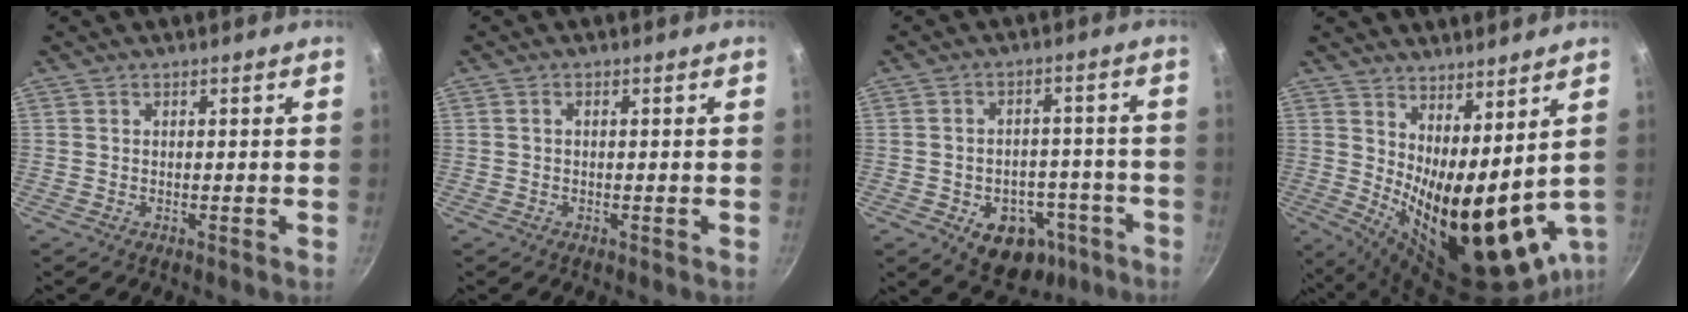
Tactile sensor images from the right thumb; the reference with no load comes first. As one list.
[{"total": 0.7, "force": [0.0, 0.4, 0.5], "torque": [-0.010, 0.005, 0.001]}, {"total": 12.3, "force": [-5.7, 8.8, 6.6], "torque": [-0.045, 0.042, -0.063]}, {"total": 17.6, "force": [4.7, 6.7, 15.6], "torque": [-0.209, -0.045, 0.097]}]